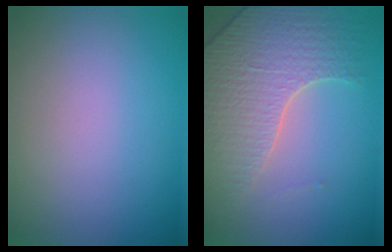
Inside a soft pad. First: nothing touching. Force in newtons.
{"total": 4.1, "press": 4.0, "slide": 0.8}